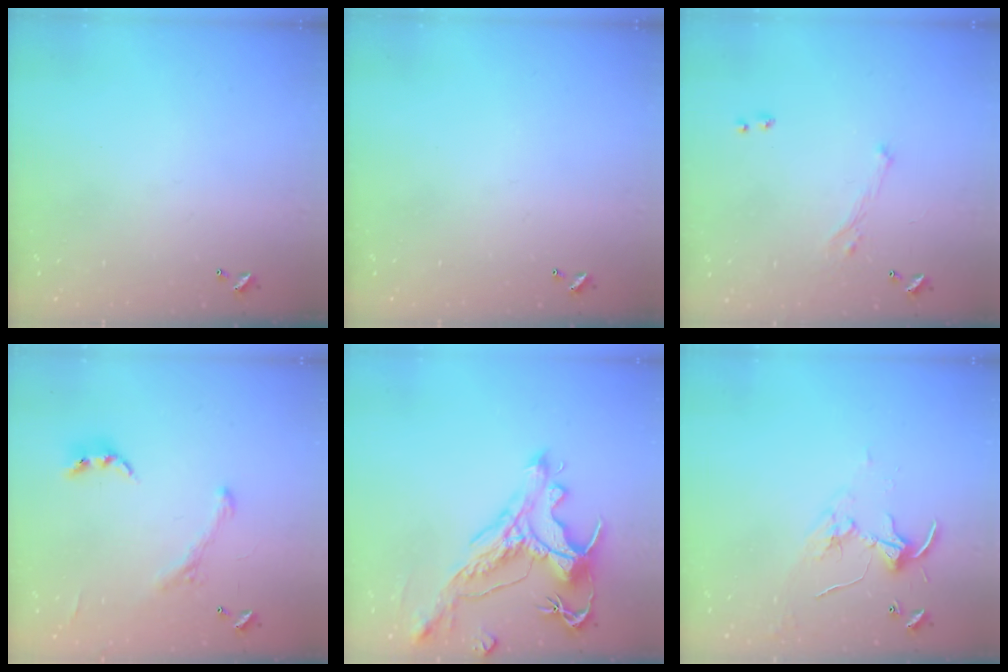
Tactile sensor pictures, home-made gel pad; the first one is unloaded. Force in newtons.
{"total": 0.0}
{"total": 0.7, "press": 0.0, "slide": 0.7}
{"total": 0.5, "press": 0.0, "slide": 0.5}
{"total": 3.7, "press": 3.3, "slide": 1.7}
{"total": 4.9, "press": 4.9, "slide": 0.3}